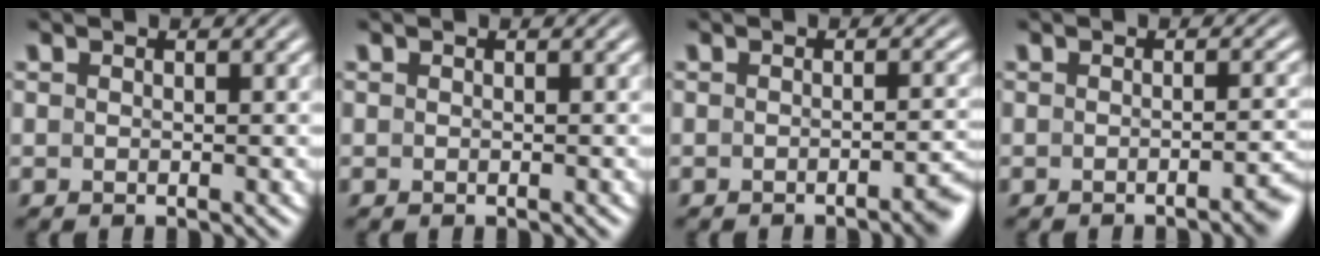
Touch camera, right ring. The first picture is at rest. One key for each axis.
{"total": 0.0}
{"total": 2.4, "fx": -1.9, "fy": 0.1, "fz": 1.6, "tx": -0.017, "ty": 0.006, "tz": -0.033}
{"total": 2.4, "fx": -1.9, "fy": 0.0, "fz": 1.6, "tx": -0.017, "ty": 0.006, "tz": -0.033}